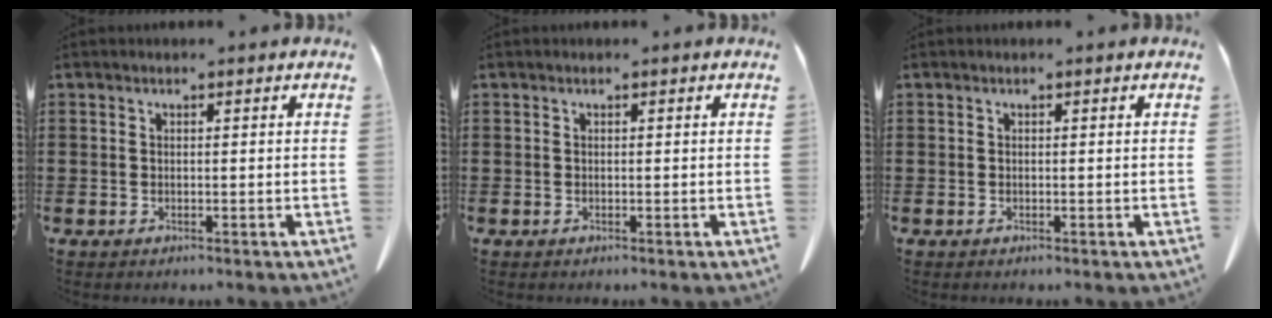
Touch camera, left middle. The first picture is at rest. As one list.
[{"total": 0.0}, {"total": 0.0}]